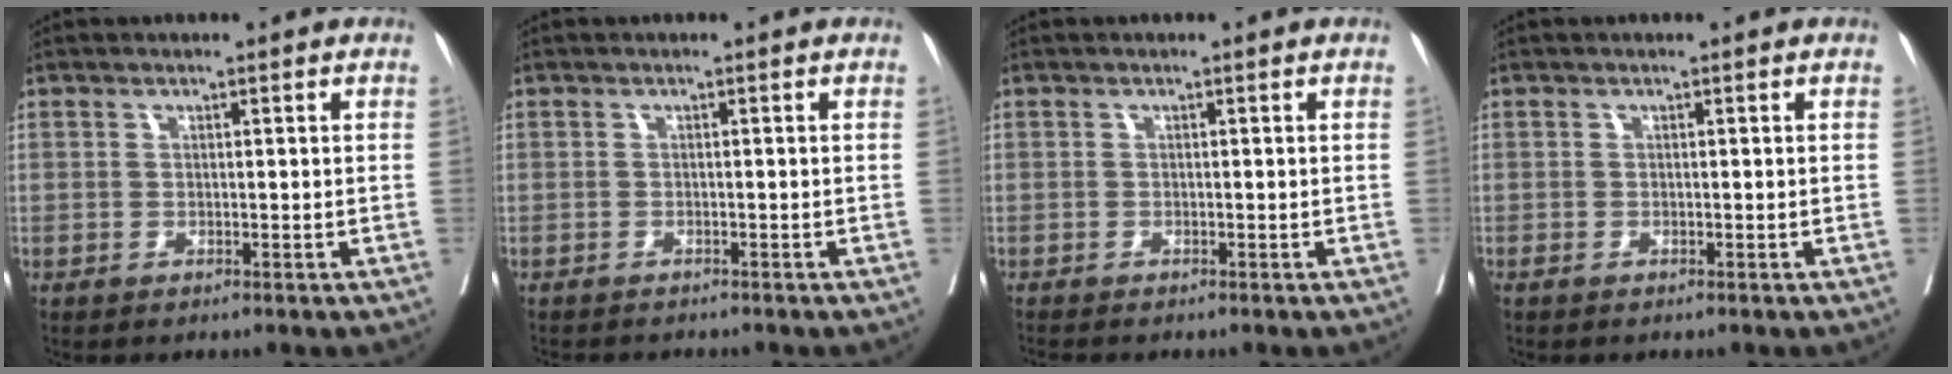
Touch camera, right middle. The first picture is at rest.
{"total": 3.3, "force": [-3.0, 0.7, 0.9], "torque": [-0.016, -0.008, -0.043]}
{"total": 1.3, "force": [-1.3, 0.0, 0.4], "torque": [-0.014, -0.006, -0.023]}
{"total": 0.0}